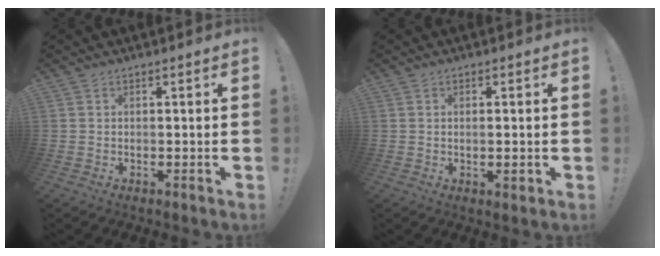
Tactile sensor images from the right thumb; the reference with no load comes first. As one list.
[{"total": 1.9, "force": [-0.1, 0.3, 1.8], "torque": [-0.019, -0.007, -0.003]}]